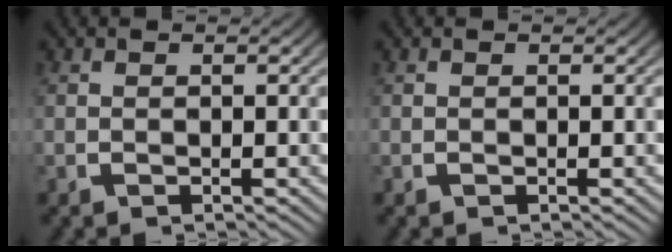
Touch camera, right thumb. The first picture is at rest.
{"total": 0.0}